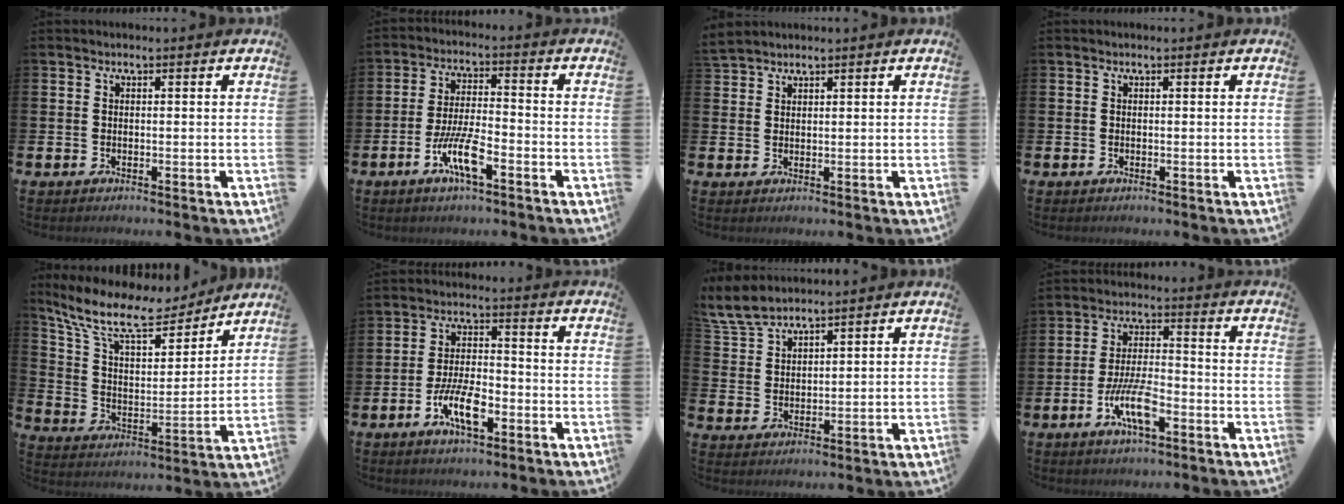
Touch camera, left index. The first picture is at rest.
{"total": 6.9, "force": [-3.1, 1.7, 5.9], "torque": [-0.125, -0.004, -0.058]}
{"total": 2.1, "force": [2.1, 0.3, -0.2], "torque": [0.002, -0.004, 0.040]}
{"total": 0.0}
{"total": 12.0, "force": [10.3, 3.3, 5.3], "torque": [-0.141, -0.058, 0.180]}
{"total": 6.9, "force": [-2.9, 2.7, 5.6], "torque": [-0.105, 0.002, -0.055]}
{"total": 5.8, "force": [5.4, 1.1, 1.6], "torque": [-0.052, -0.019, 0.102]}
{"total": 7.7, "force": [-3.2, 2.6, 6.5], "torque": [-0.125, -0.004, -0.061]}